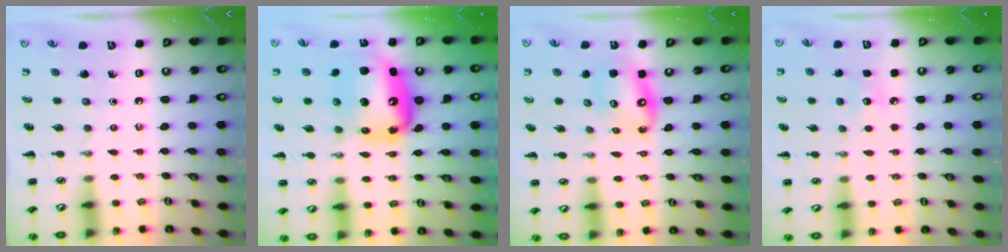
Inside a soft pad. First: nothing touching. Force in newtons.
{"total": 14.2, "press": 13.7, "slide": 3.9}
{"total": 11.0, "press": 10.6, "slide": 2.7}
{"total": 5.9, "press": 5.7, "slide": 1.4}